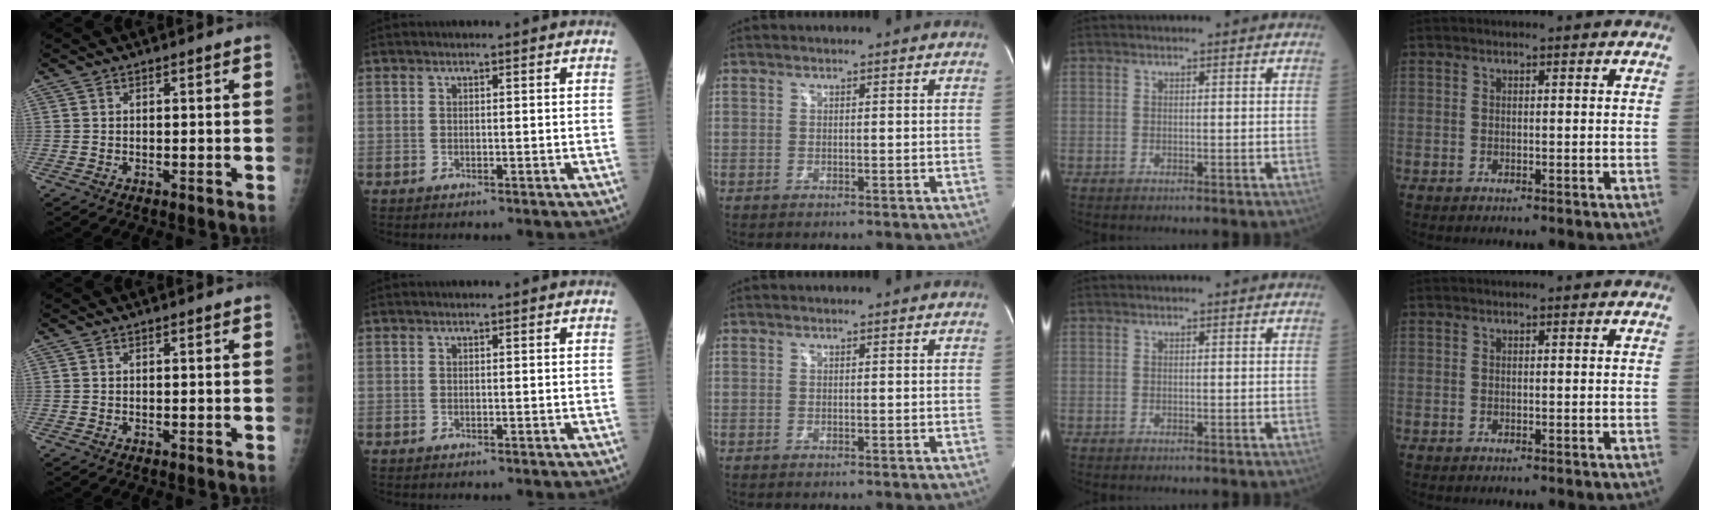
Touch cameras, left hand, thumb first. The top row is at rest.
{}